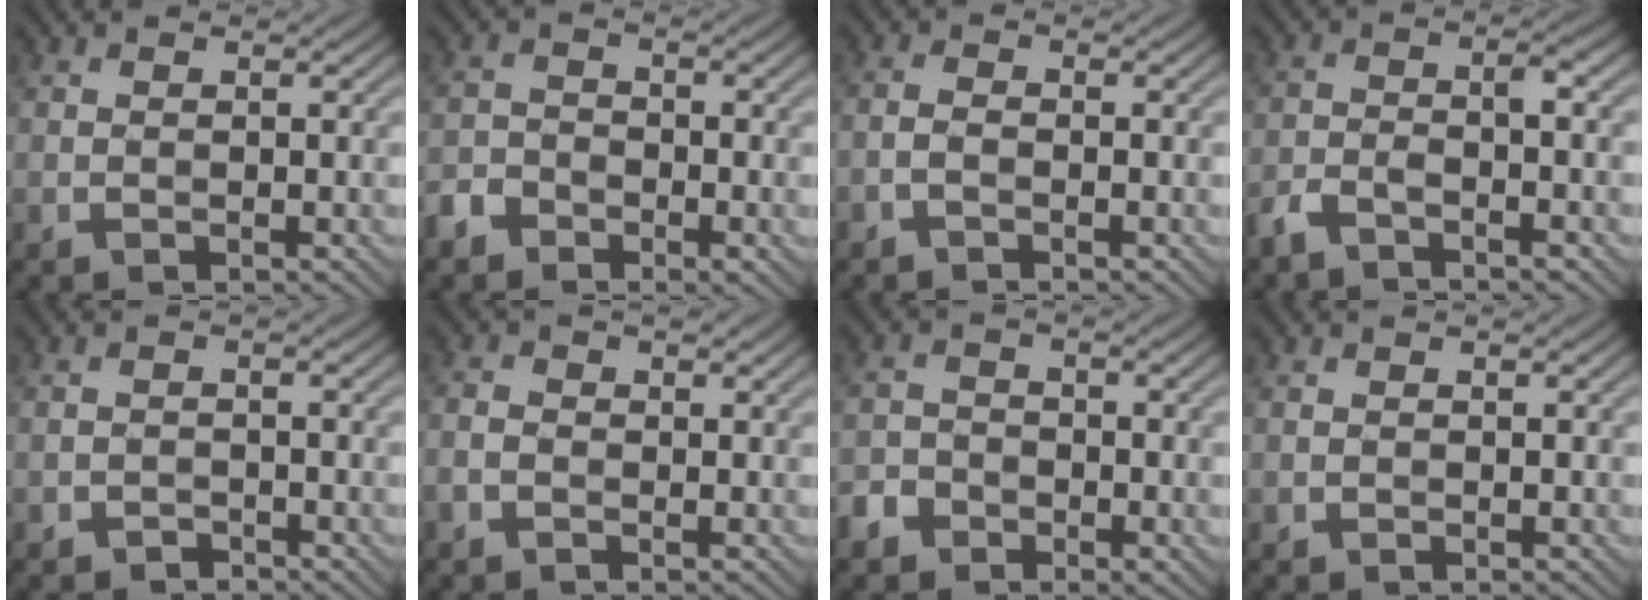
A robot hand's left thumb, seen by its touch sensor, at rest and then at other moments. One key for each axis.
{"total": 4.0, "fx": -2.6, "fy": 2.5, "fz": 1.7, "tx": -0.035, "ty": -0.004, "tz": -0.058}
{"total": 1.5, "fx": -1.0, "fy": 0.5, "fz": 1.0, "tx": -0.024, "ty": 0.002, "tz": -0.026}
{"total": 4.1, "fx": -2.7, "fy": 0.9, "fz": 3.0, "tx": -0.061, "ty": -0.001, "tz": -0.064}
{"total": 1.3, "fx": -1.1, "fy": 0.6, "fz": 0.3, "tx": -0.003, "ty": 0.001, "tz": -0.023}
{"total": 1.8, "fx": -0.7, "fy": 1.2, "fz": 1.1, "tx": -0.027, "ty": 0.003, "tz": -0.021}
{"total": 3.7, "fx": -2.3, "fy": 2.5, "fz": 1.4, "tx": -0.030, "ty": -0.005, "tz": -0.050}
{"total": 0.0}